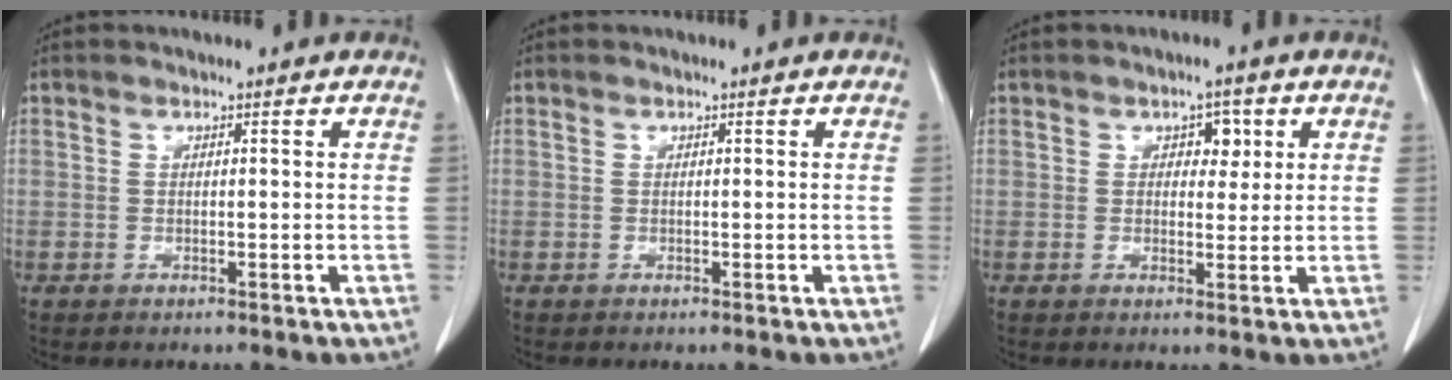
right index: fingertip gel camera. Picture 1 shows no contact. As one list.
[{"total": 0.0}, {"total": 3.0, "force": [1.1, 1.9, 2.1], "torque": [-0.023, 0.006, 0.014]}]